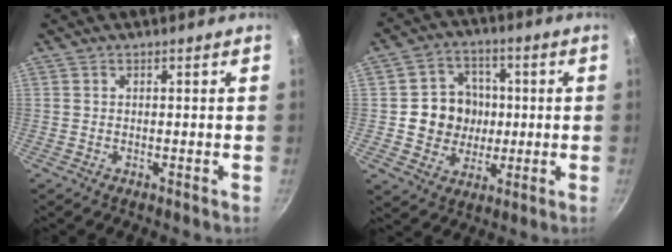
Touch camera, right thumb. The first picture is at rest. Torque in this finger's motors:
{"motor_torque": [1.16, 1.14, 0.97, -0.16, 0.05]}